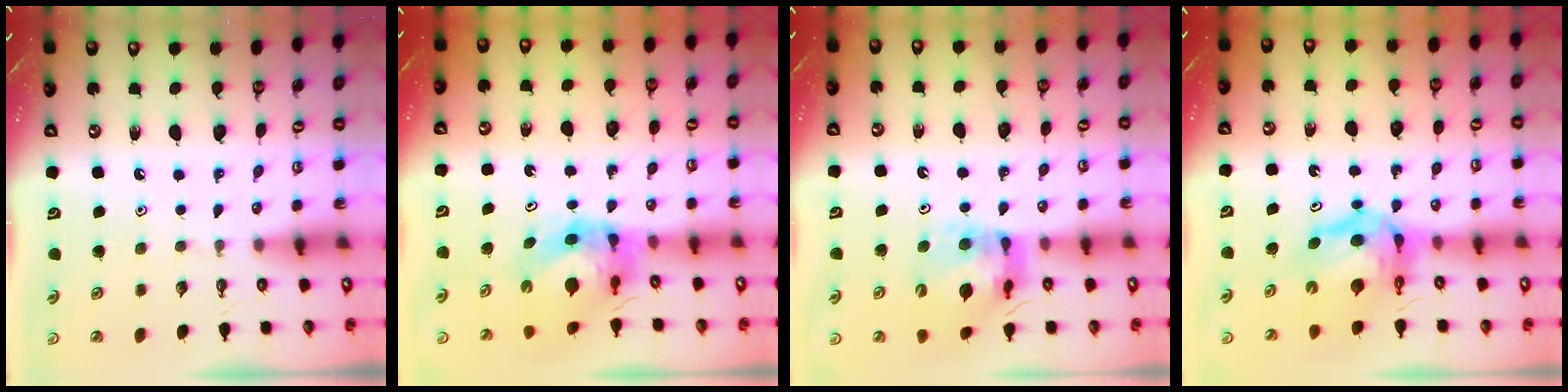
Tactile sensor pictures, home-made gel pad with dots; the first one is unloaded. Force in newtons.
{"total": 8.1, "press": 8.1, "slide": 0.7}
{"total": 12.5, "press": 12.4, "slide": 1.2}
{"total": 9.8, "press": 9.7, "slide": 1.0}